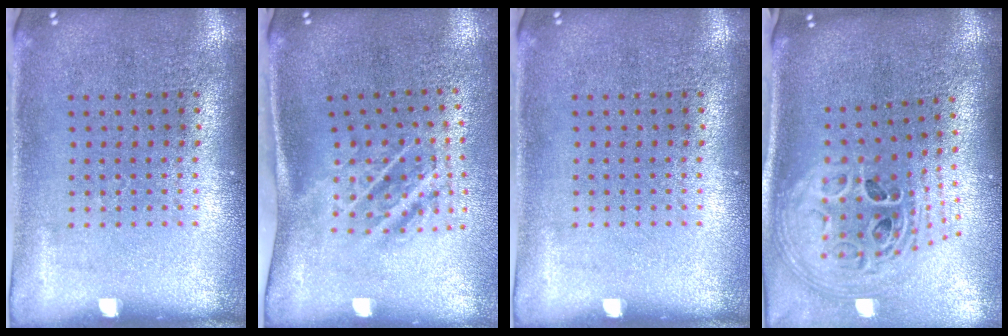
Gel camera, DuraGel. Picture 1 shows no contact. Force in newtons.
{"total": 1.8, "press": 1.2, "slide": 1.4}
{"total": 0.0}
{"total": 2.9, "press": 2.0, "slide": 2.0}